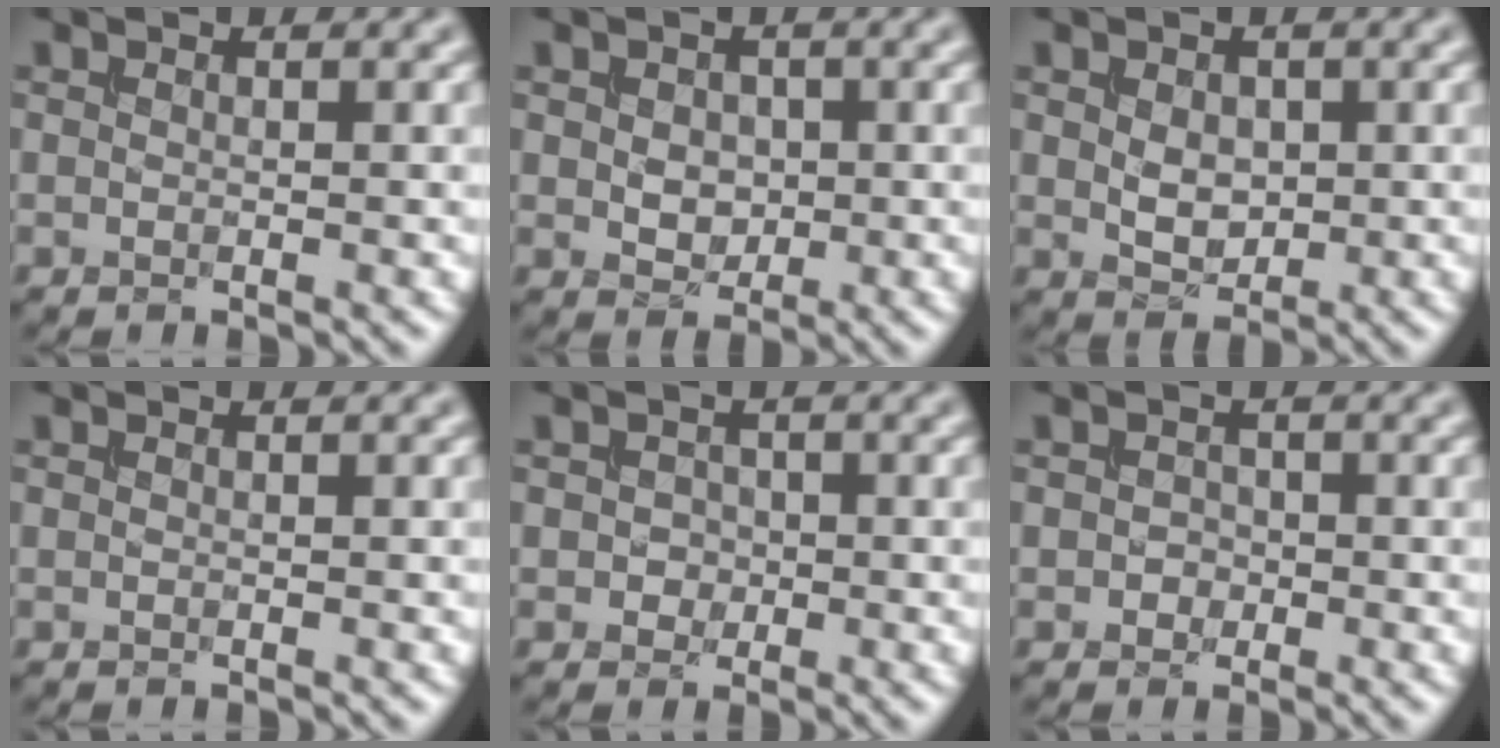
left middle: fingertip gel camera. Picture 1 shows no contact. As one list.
[{"total": 2.3, "force": [0.0, 1.8, 1.5], "torque": [-0.030, -0.002, 0.000]}, {"total": 2.4, "force": [0.2, 1.7, 1.7], "torque": [-0.036, -0.002, 0.005]}, {"total": 0.0}, {"total": 1.3, "force": [-0.2, 1.2, 0.5], "torque": [-0.006, -0.002, -0.004]}, {"total": 1.1, "force": [-0.3, 1.0, 0.3], "torque": [-0.004, -0.001, -0.008]}]